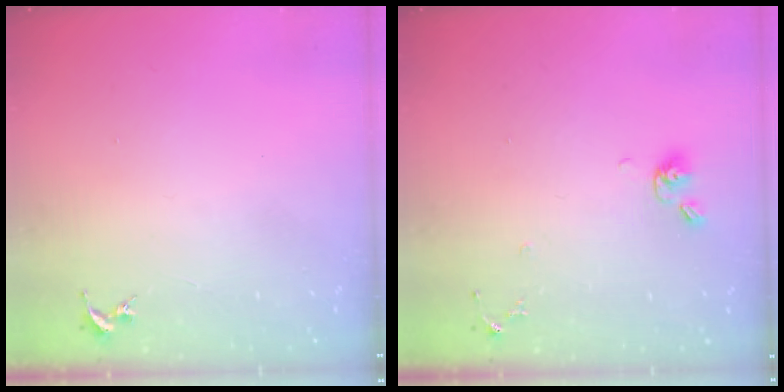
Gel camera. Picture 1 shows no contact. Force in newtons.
{"total": 7.1, "press": 6.8, "slide": 2.1}